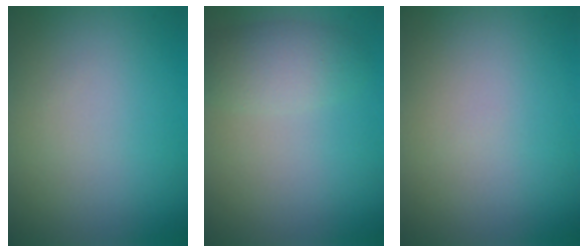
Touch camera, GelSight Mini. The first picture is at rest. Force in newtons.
{"total": 2.7, "press": 2.7, "slide": 0.2}
{"total": 0.0}